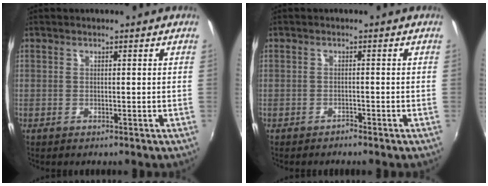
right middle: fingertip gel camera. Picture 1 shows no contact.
{"total": 1.1, "force": [-1.0, 0.3, 0.0], "torque": [-0.003, 0.000, -0.018]}